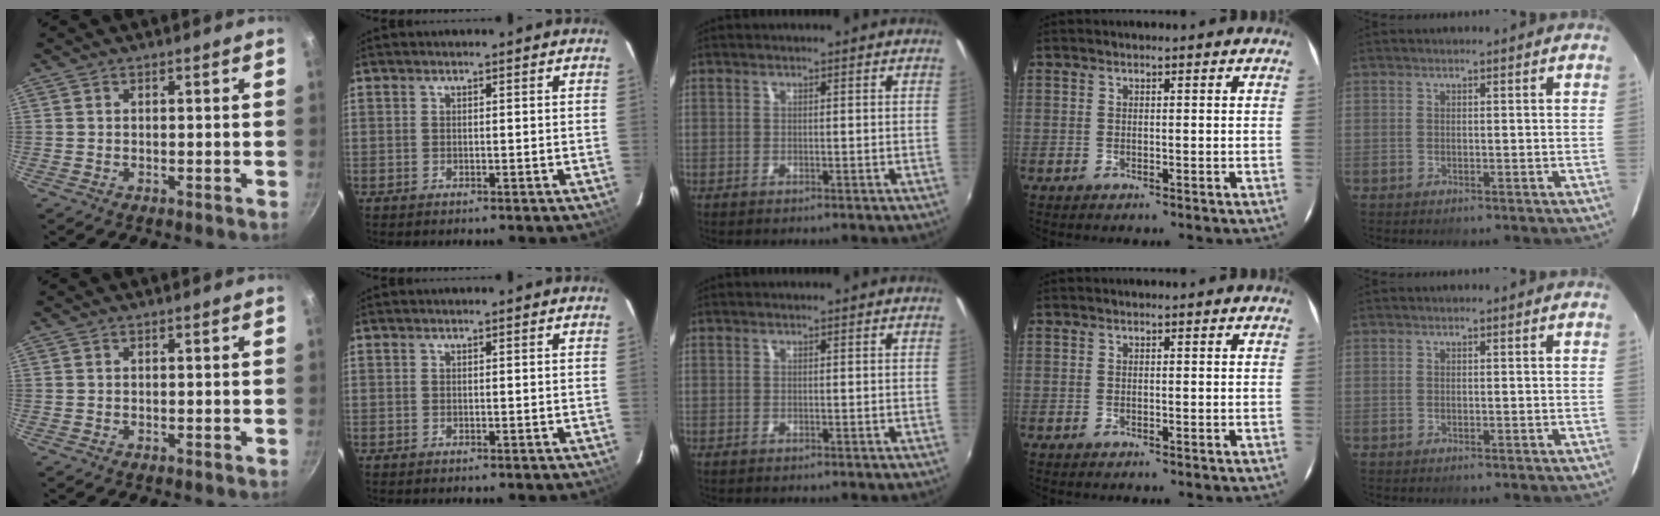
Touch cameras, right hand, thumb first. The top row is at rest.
{}